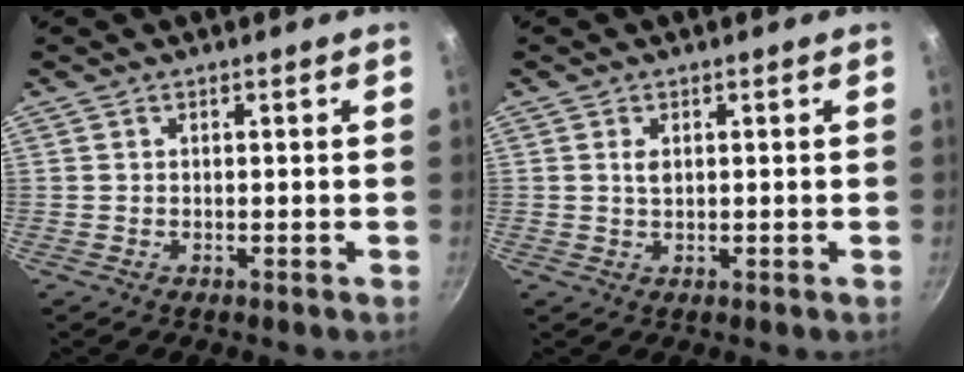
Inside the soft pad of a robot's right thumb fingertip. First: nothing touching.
{"total": 1.6, "force": [0.5, 0.9, 1.2], "torque": [-0.022, -0.001, 0.009]}